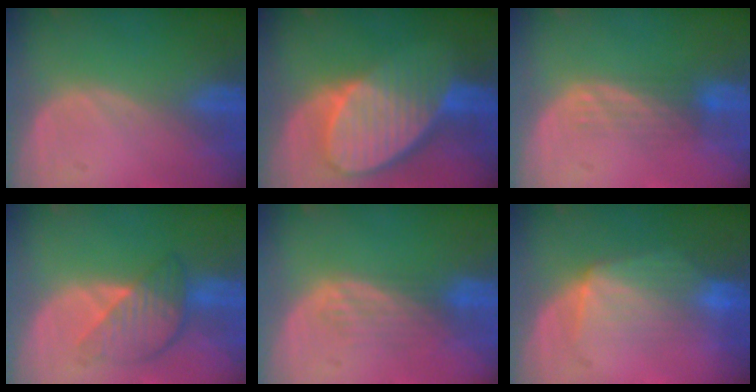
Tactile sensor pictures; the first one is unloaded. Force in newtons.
{"total": 10.0, "press": 8.7, "slide": 4.8}
{"total": 3.6, "press": 3.0, "slide": 2.0}
{"total": 5.6, "press": 5.6, "slide": 0.3}
{"total": 3.9, "press": 3.3, "slide": 2.2}
{"total": 6.9, "press": 6.4, "slide": 2.7}